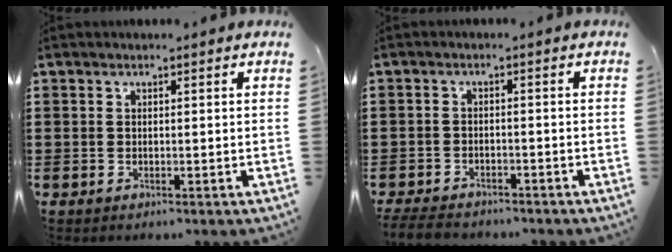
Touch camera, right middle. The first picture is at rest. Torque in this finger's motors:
{"motor_torque": [2.14, 0.00, 0.05, 0.07]}